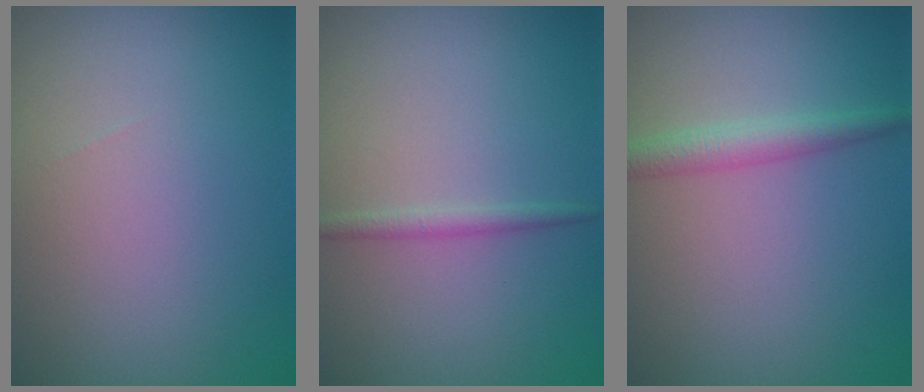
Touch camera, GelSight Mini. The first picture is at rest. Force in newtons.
{"total": 1.1, "press": 1.1, "slide": 0.0}
{"total": 2.3, "press": 2.3, "slide": 0.0}